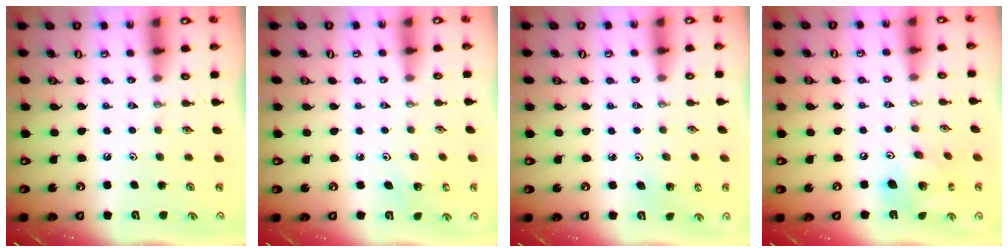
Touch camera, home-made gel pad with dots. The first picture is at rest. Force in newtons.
{"total": 2.7, "press": 2.7, "slide": 0.2}
{"total": 2.3, "press": 2.3, "slide": 0.3}
{"total": 12.5, "press": 12.5, "slide": 1.2}